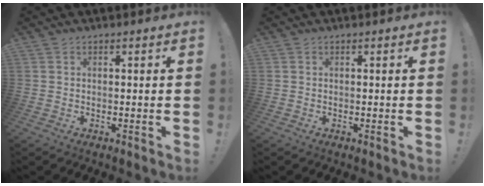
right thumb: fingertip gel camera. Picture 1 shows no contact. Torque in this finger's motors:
{"motor_torque": [-0.03, 0.00, 0.02, -0.01, 0.00]}